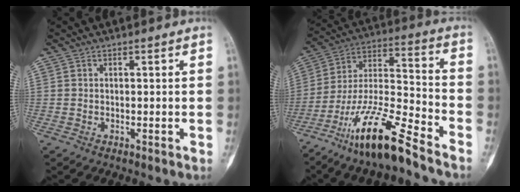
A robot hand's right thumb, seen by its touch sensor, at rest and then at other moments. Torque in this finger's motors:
{"motor_torque": [2.95, 0.50, 1.39, -1.29, 0.62]}